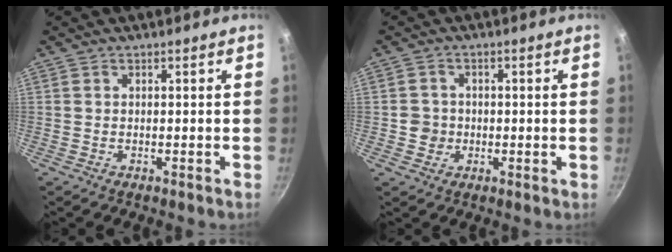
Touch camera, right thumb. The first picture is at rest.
{"total": 3.4, "force": [-0.3, 3.2, 0.9], "torque": [0.004, 0.008, -0.007]}